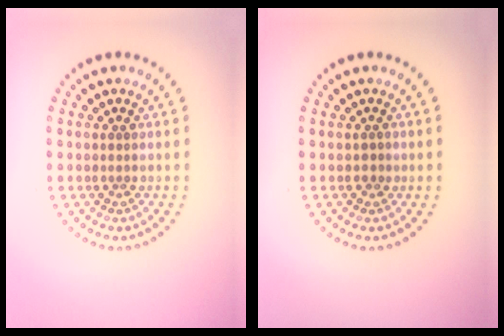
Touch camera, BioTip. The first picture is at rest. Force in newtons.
{"total": 0.7, "press": 0.7, "slide": 0.3}